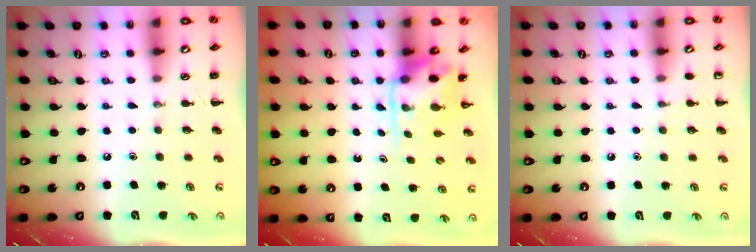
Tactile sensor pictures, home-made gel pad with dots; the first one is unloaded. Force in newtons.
{"total": 3.6, "press": 3.5, "slide": 0.8}
{"total": 3.8, "press": 3.6, "slide": 1.3}